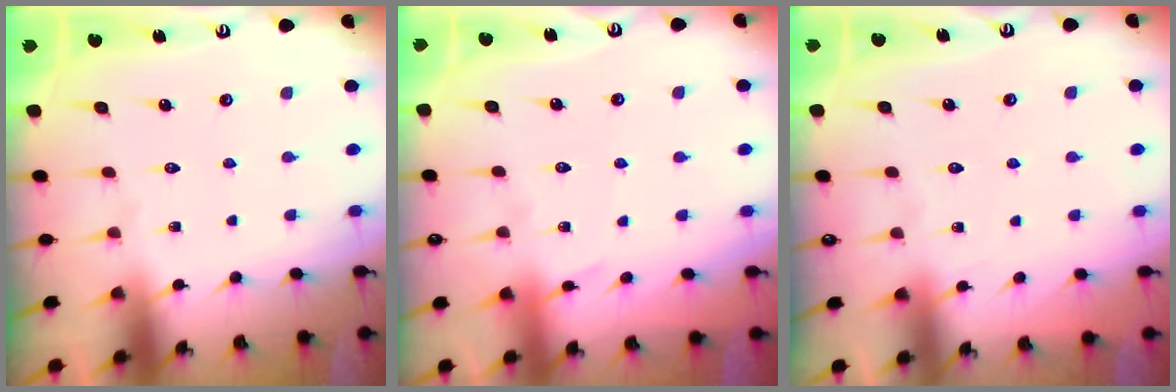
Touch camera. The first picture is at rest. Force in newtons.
{"total": 4.0, "press": 4.0, "slide": 0.4}
{"total": 4.2, "press": 4.2, "slide": 0.7}